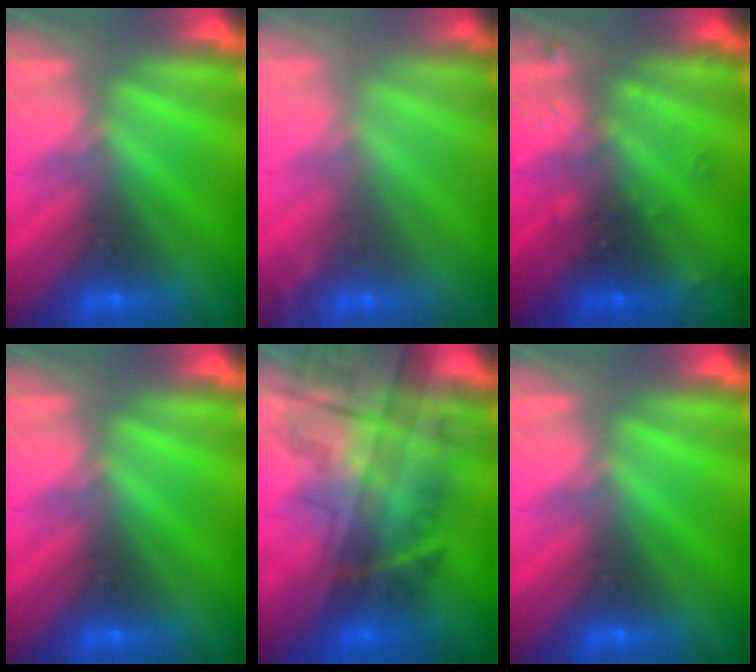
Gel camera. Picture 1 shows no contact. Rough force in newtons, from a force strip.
{"total": 1.5}
{"total": 2.4}
{"total": 0.0}
{"total": 7.6}
{"total": 0.0}